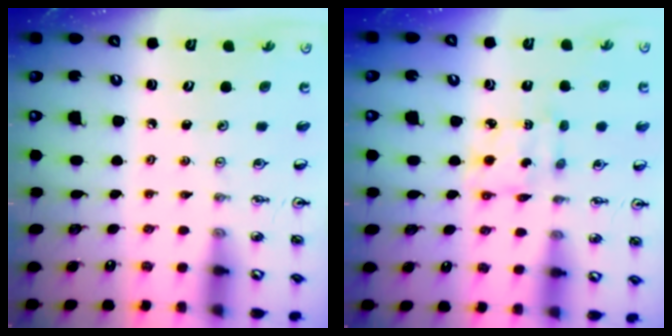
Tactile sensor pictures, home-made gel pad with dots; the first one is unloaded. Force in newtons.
{"total": 2.9, "press": 2.9, "slide": 0.2}